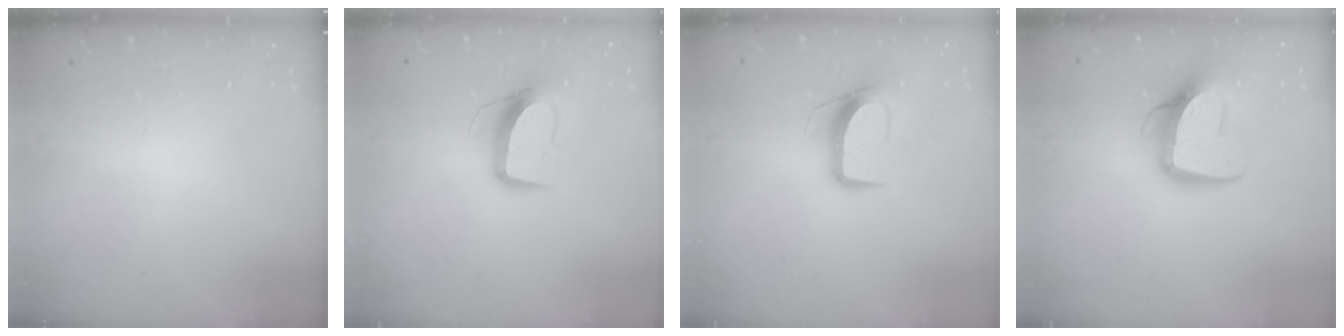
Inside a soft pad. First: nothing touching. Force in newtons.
{"total": 10.4, "press": 10.3, "slide": 1.0}
{"total": 9.9, "press": 9.9, "slide": 0.6}
{"total": 14.6, "press": 14.6, "slide": 1.4}